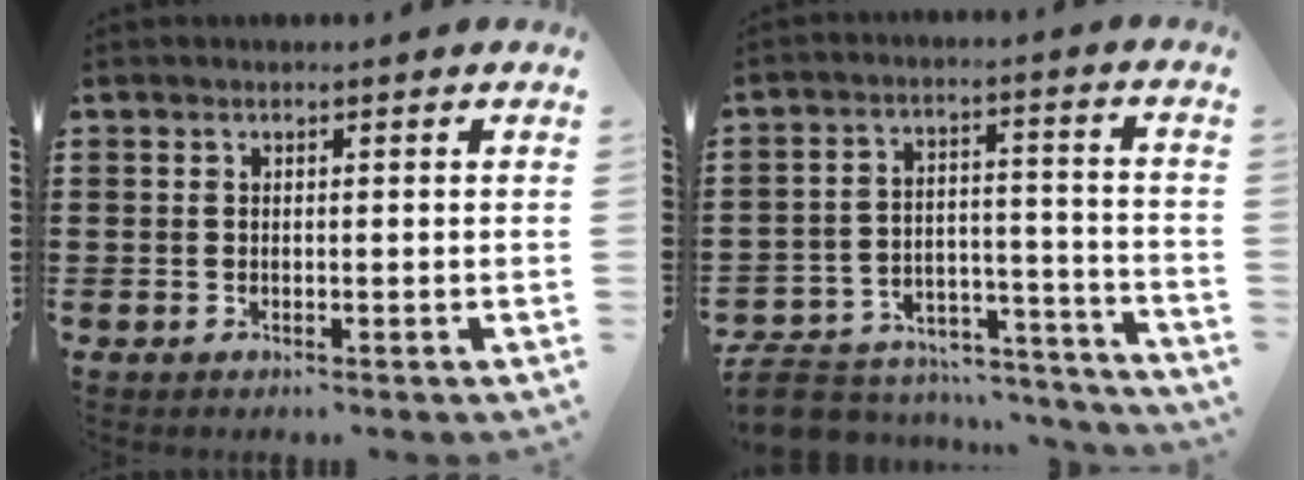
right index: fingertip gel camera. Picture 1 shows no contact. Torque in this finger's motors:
{"motor_torque": [-1.72, 0.42, -1.05, -0.21]}